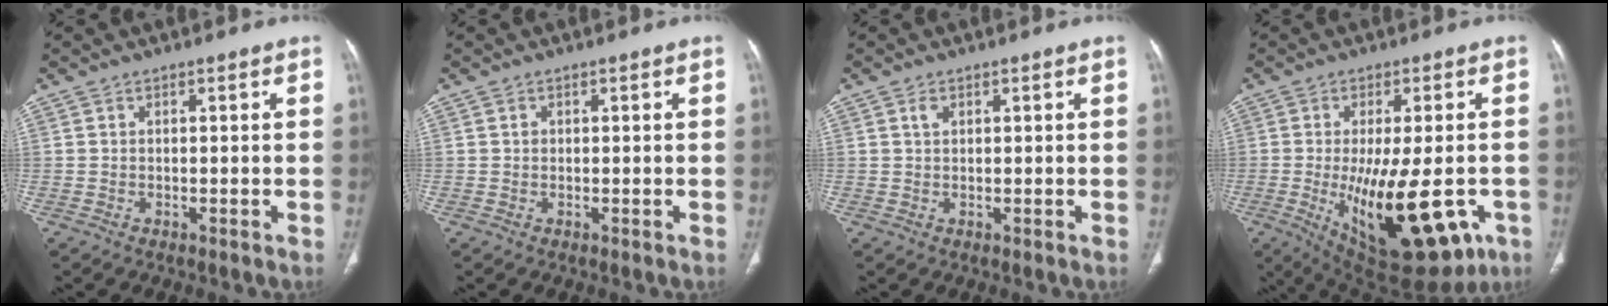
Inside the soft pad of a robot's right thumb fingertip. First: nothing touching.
{"total": 0.5, "force": [0.1, 0.5, 0.2], "torque": [0.000, 0.002, 0.001]}
{"total": 1.2, "force": [0.5, 0.7, 0.8], "torque": [-0.015, 0.002, 0.011]}
{"total": 21.6, "force": [-6.2, 9.0, 18.6], "torque": [-0.265, -0.020, -0.065]}